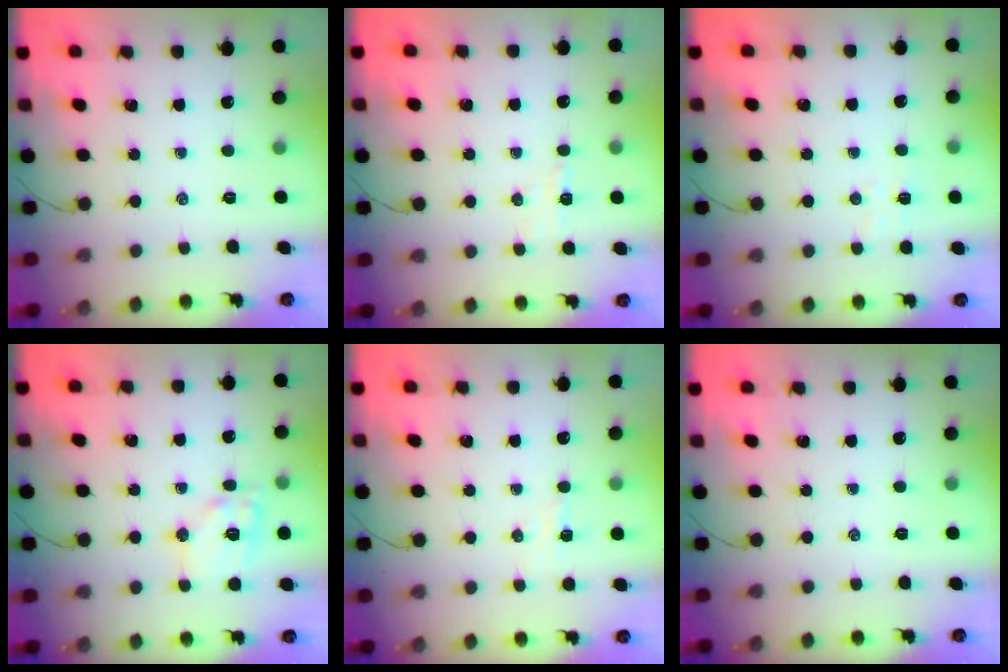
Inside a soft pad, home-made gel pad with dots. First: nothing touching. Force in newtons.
{"total": 2.6, "press": 2.5, "slide": 0.9}
{"total": 3.8, "press": 3.7, "slide": 0.5}
{"total": 11.9, "press": 11.8, "slide": 1.3}
{"total": 3.6, "press": 3.5, "slide": 0.9}
{"total": 0.0}